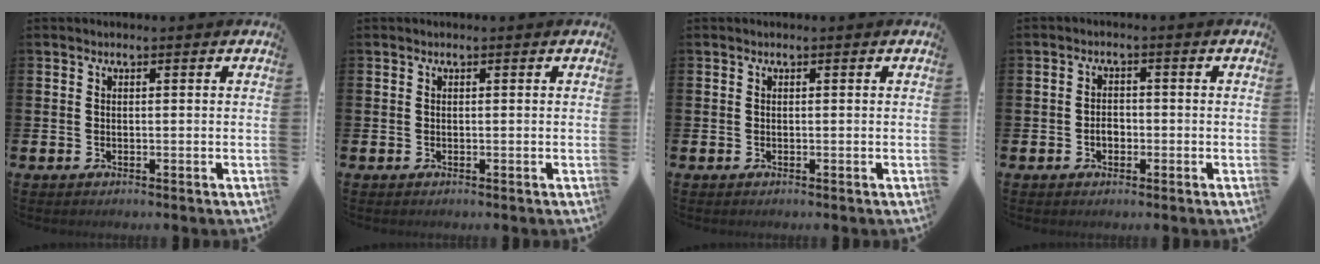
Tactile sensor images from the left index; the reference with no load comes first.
{"total": 0.0}
{"total": 0.0}
{"total": 2.0, "force": [-0.6, 1.5, 1.2], "torque": [-0.013, 0.001, -0.016]}